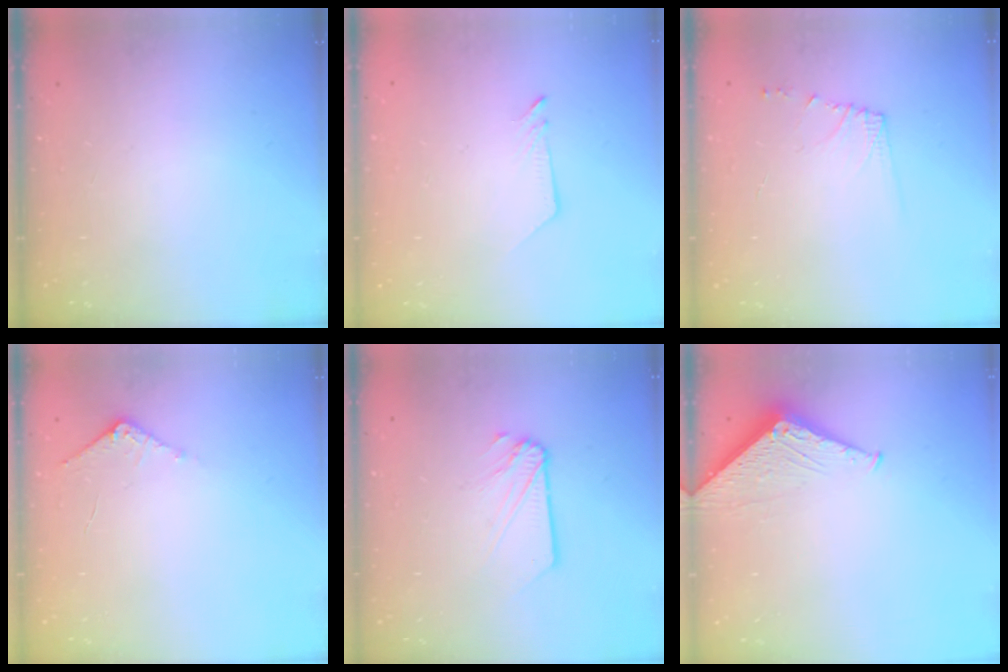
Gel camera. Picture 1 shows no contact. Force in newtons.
{"total": 2.6, "press": 2.6, "slide": 0.3}
{"total": 5.8, "press": 5.8, "slide": 0.6}
{"total": 5.7, "press": 5.7, "slide": 0.6}
{"total": 3.7, "press": 3.6, "slide": 0.6}
{"total": 3.5, "press": 3.4, "slide": 0.3}